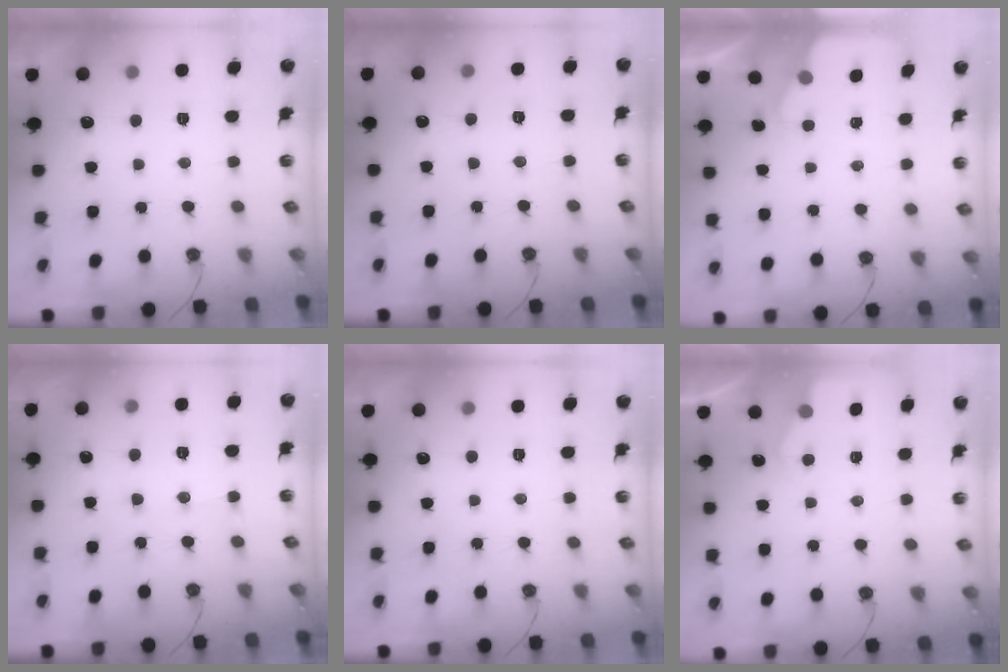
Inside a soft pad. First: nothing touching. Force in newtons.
{"total": 3.6, "press": 3.6, "slide": 0.6}
{"total": 1.5, "press": 1.5, "slide": 0.3}
{"total": 6.9, "press": 6.9, "slide": 0.4}
{"total": 0.0}
{"total": 3.1, "press": 3.0, "slide": 0.5}